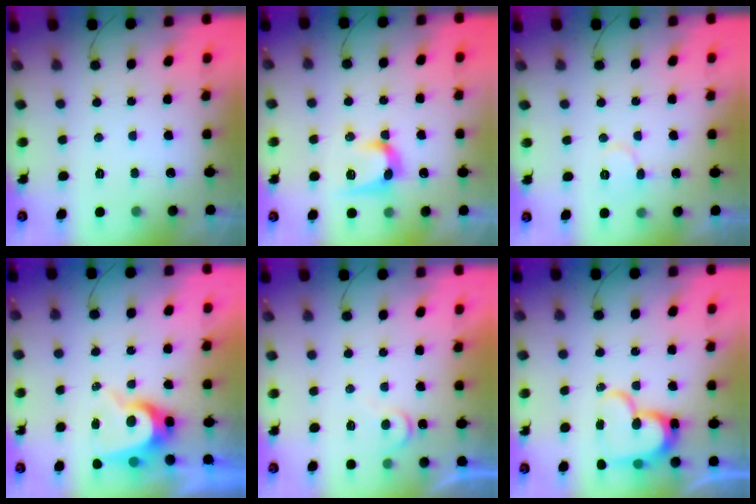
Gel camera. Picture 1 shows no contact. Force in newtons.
{"total": 9.9, "press": 9.9, "slide": 0.3}
{"total": 6.4, "press": 6.3, "slide": 0.6}
{"total": 7.9, "press": 7.9, "slide": 0.7}
{"total": 5.6, "press": 5.6, "slide": 0.6}
{"total": 16.2, "press": 16.1, "slide": 1.7}